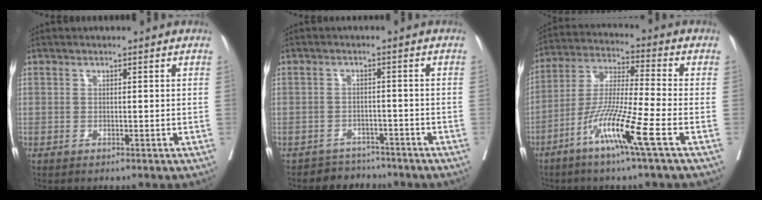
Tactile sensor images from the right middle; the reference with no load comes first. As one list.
[{"total": 4.9, "force": [-4.4, 2.0, -0.8], "torque": [0.019, 0.010, -0.066]}, {"total": 11.7, "force": [-5.7, -1.2, 10.1], "torque": [-0.204, -0.018, -0.114]}]